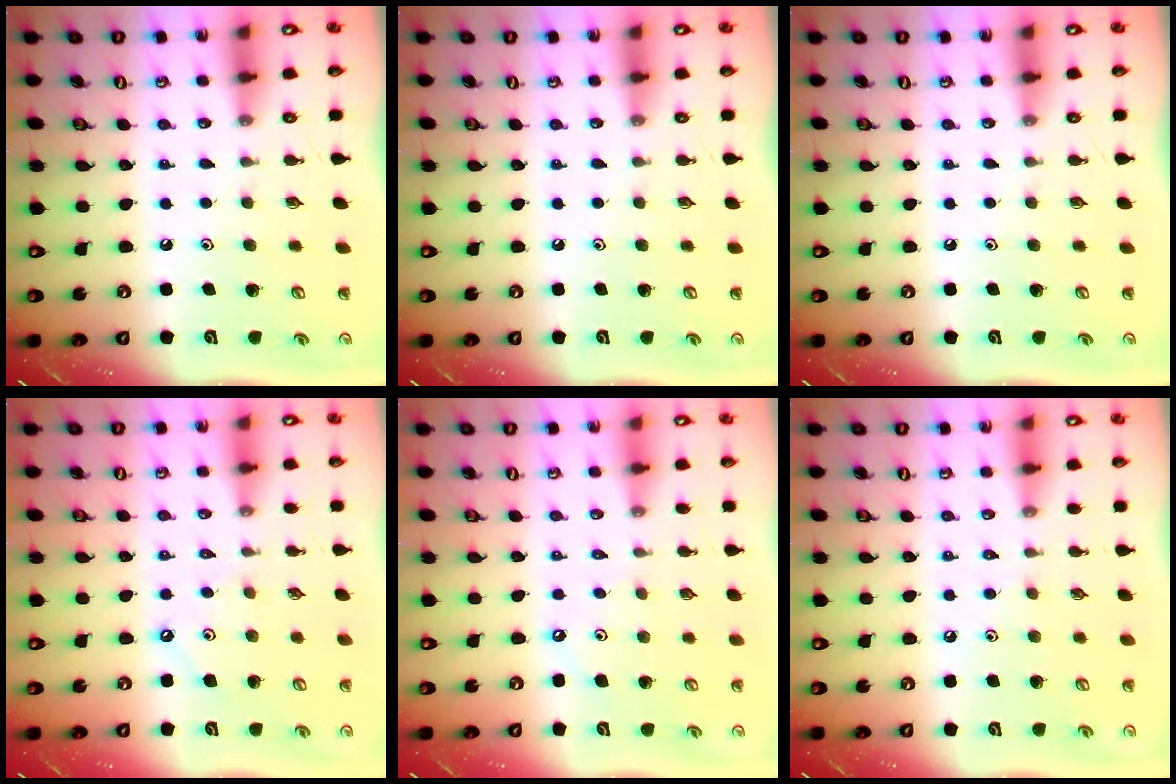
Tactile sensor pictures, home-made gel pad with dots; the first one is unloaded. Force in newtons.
{"total": 0.0}
{"total": 0.0}
{"total": 2.6, "press": 2.6, "slide": 0.2}
{"total": 2.5, "press": 2.5, "slide": 0.5}
{"total": 2.4, "press": 2.3, "slide": 0.5}